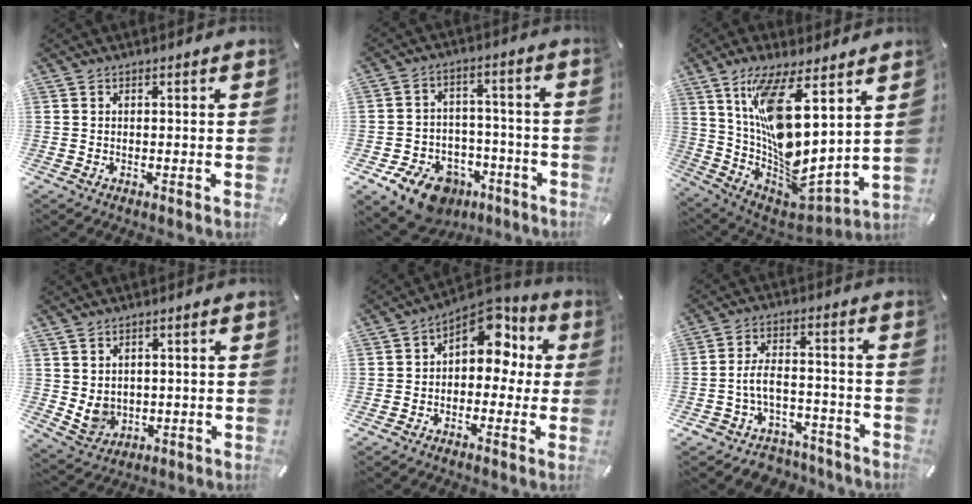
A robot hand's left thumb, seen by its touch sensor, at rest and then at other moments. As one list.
[{"total": 11.4, "force": [-7.4, 7.4, 4.5], "torque": [-0.071, 0.064, -0.125]}, {"total": 15.7, "force": [6.0, 4.8, 13.7], "torque": [-0.241, -0.083, 0.098]}, {"total": 5.5, "force": [1.9, 5.0, 1.5], "torque": [-0.035, -0.014, 0.037]}, {"total": 10.8, "force": [4.4, 7.3, 6.7], "torque": [-0.087, -0.030, 0.077]}, {"total": 7.7, "force": [-3.5, 5.2, 4.5], "torque": [-0.096, 0.014, -0.066]}]